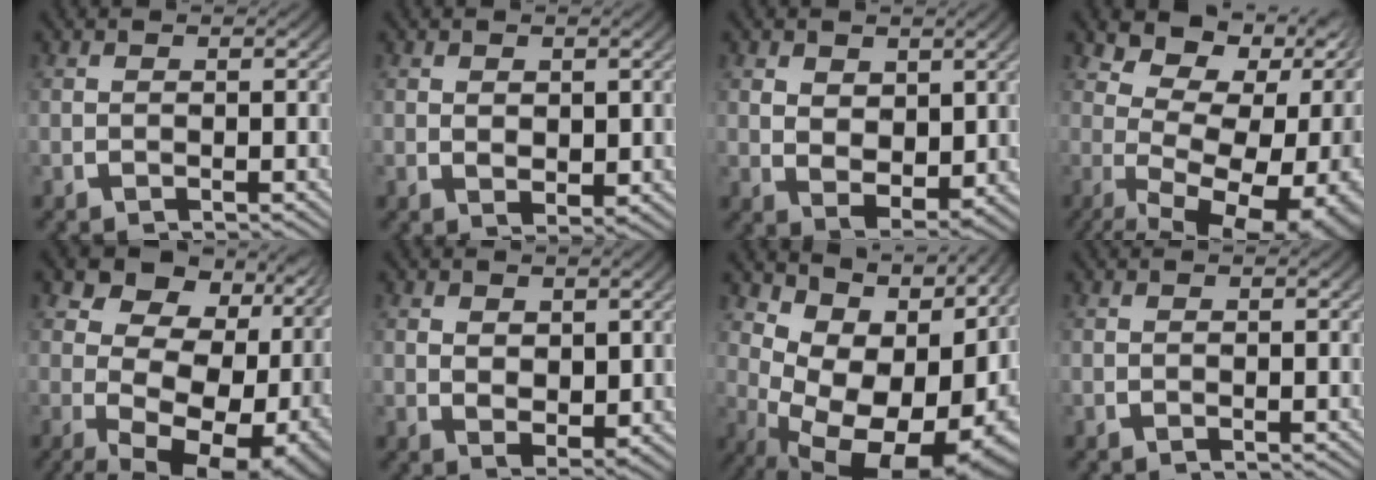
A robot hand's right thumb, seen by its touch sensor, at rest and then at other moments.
{"total": 2.0, "force": [0.4, 1.4, 1.3], "torque": [-0.027, -0.018, 0.020]}
{"total": 4.5, "force": [0.7, 3.2, 3.0], "torque": [-0.066, -0.030, 0.026]}
{"total": 14.7, "force": [-0.9, 8.9, 11.7], "torque": [-0.190, -0.040, 0.004]}
{"total": 16.4, "force": [-1.7, 10.5, 12.5], "torque": [-0.209, -0.055, -0.005]}
{"total": 3.2, "force": [0.6, 2.3, 2.1], "torque": [-0.042, -0.023, 0.025]}
{"total": 16.4, "force": [-0.1, 10.0, 13.1], "torque": [-0.211, -0.036, 0.024]}
{"total": 0.0}